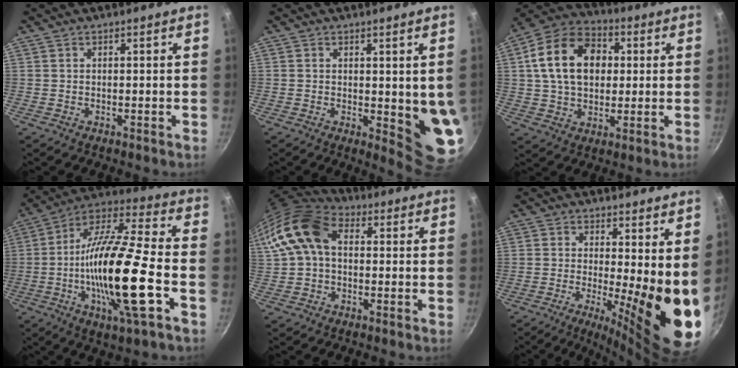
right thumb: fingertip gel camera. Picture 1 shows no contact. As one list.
[{"total": 7.9, "force": [0.2, 2.8, 7.4], "torque": [-0.074, -0.021, 0.006]}, {"total": 17.3, "force": [3.1, 12.4, 11.7], "torque": [-0.175, 0.021, 0.040]}, {"total": 22.9, "force": [-5.4, 4.5, 21.8], "torque": [-0.393, 0.022, -0.111]}, {"total": 13.2, "force": [1.8, 9.1, 9.4], "torque": [-0.173, 0.030, 0.017]}, {"total": 14.0, "force": [-0.3, 3.7, 13.5], "torque": [-0.166, -0.033, -0.002]}]